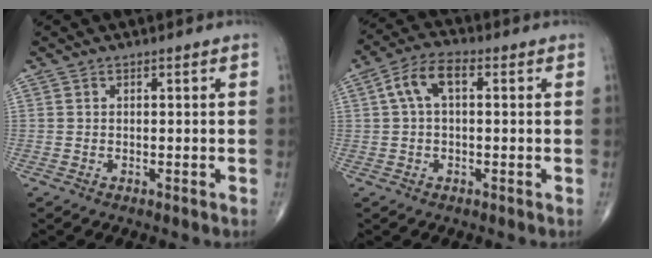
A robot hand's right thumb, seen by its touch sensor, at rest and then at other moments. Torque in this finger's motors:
{"motor_torque": [-0.20, 0.44, 0.16, -0.14, 0.11]}